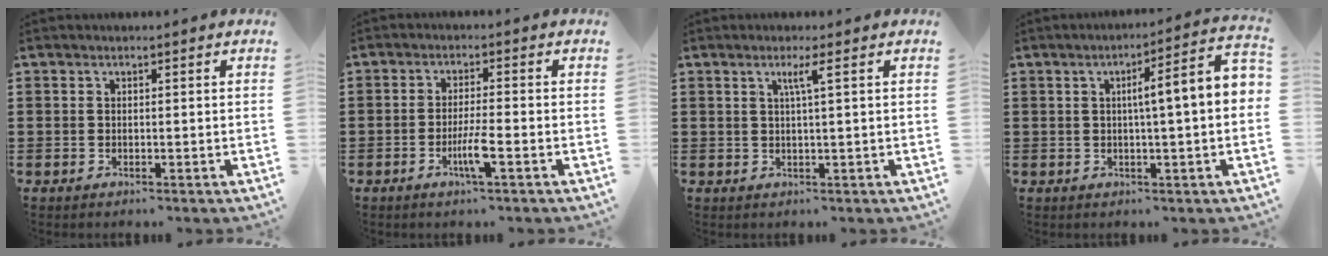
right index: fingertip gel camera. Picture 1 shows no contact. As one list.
[{"total": 4.4, "force": [-2.0, 0.2, 3.9], "torque": [-0.072, -0.009, -0.035]}, {"total": 2.3, "force": [0.7, -0.3, 2.2], "torque": [-0.043, -0.004, 0.009]}, {"total": 5.3, "force": [0.0, -0.2, 5.3], "torque": [-0.083, -0.016, -0.013]}]